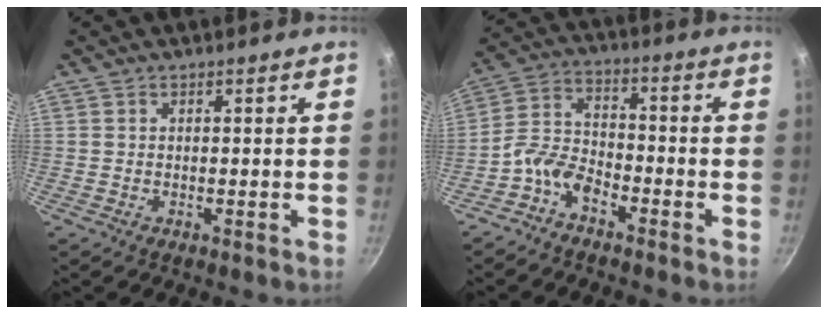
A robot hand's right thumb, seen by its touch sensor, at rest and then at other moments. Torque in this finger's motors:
{"motor_torque": [1.14, 0.62, 0.45, -0.64, 0.13]}